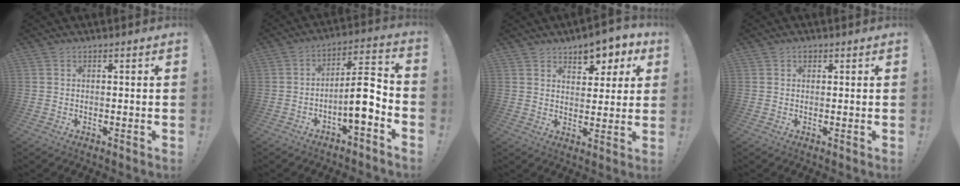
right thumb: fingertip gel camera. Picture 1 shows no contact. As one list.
[{"total": 10.6, "force": [-3.7, 3.1, 9.4], "torque": [-0.143, 0.021, -0.063]}, {"total": 7.9, "force": [5.0, 4.6, 3.9], "torque": [-0.027, -0.042, 0.086]}, {"total": 1.1, "force": [0.6, 0.8, 0.4], "torque": [0.003, -0.002, 0.009]}]